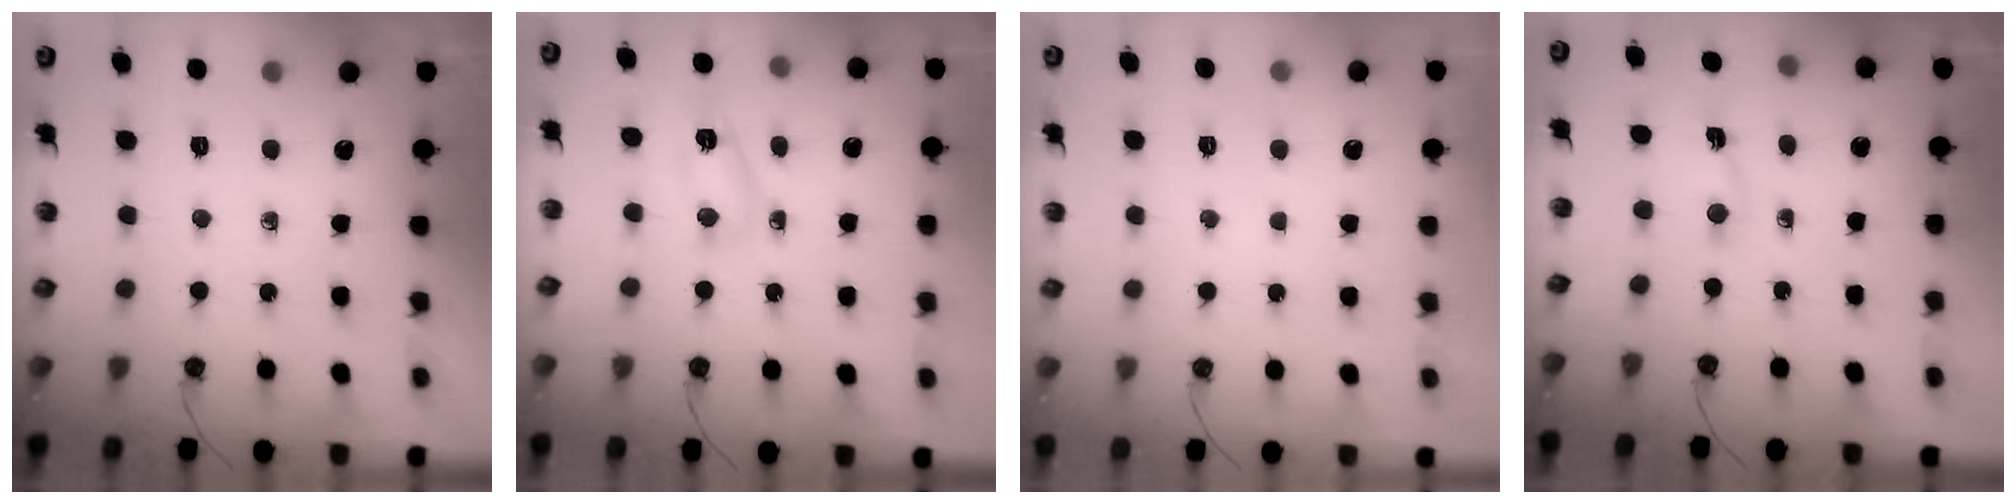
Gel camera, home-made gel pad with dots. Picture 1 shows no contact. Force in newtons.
{"total": 5.0, "press": 5.0, "slide": 0.4}
{"total": 1.8, "press": 1.7, "slide": 0.6}
{"total": 1.4, "press": 1.4, "slide": 0.1}